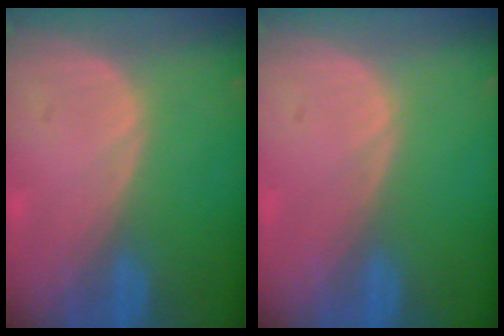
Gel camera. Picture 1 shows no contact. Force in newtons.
{"total": 0.0}